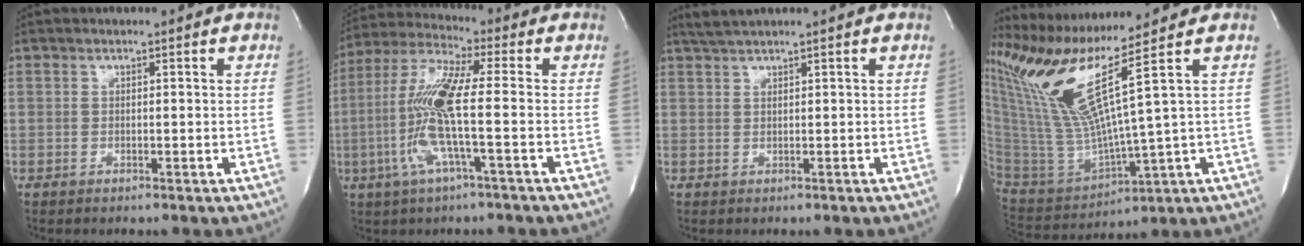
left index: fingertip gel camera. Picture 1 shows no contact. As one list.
[{"total": 11.9, "force": [-2.3, 0.4, 11.7], "torque": [-0.253, 0.006, -0.053]}, {"total": 1.9, "force": [1.5, -0.5, 1.0], "torque": [-0.029, 0.012, 0.036]}, {"total": 14.3, "force": [8.8, -3.4, 10.8], "torque": [-0.218, -0.029, 0.180]}]